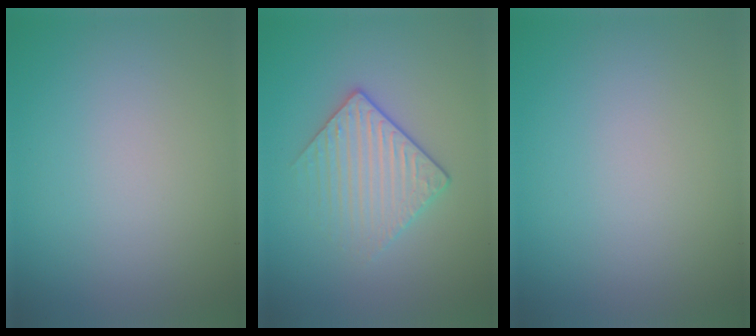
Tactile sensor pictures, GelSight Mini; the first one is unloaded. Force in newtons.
{"total": 3.1, "press": 2.9, "slide": 1.2}
{"total": 0.0}